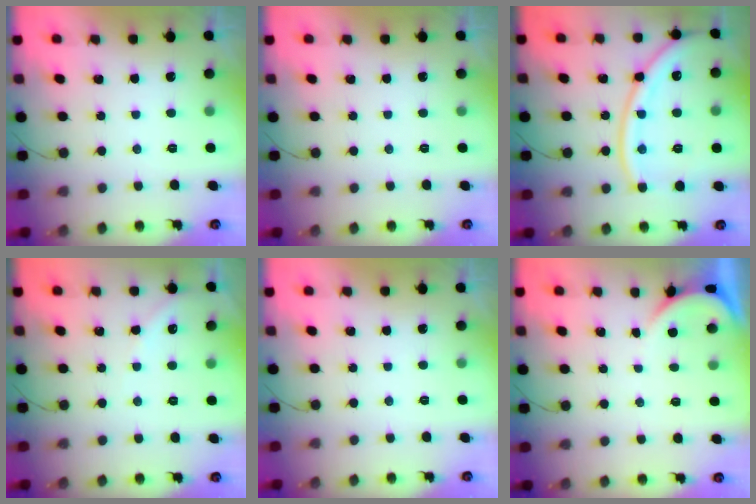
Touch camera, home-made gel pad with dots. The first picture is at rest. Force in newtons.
{"total": 0.0}
{"total": 16.3, "press": 16.1, "slide": 2.0}
{"total": 2.2, "press": 2.2, "slide": 0.4}
{"total": 0.0}
{"total": 0.0}